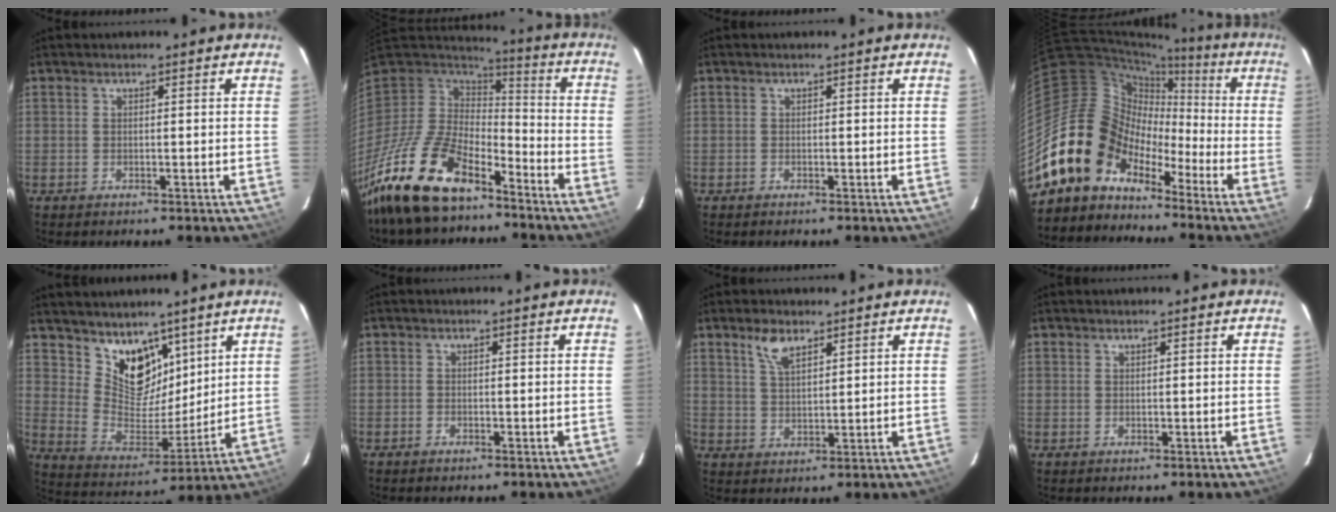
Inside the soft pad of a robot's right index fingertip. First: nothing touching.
{"total": 20.1, "force": [-14.5, 8.0, 11.4], "torque": [-0.250, -0.029, -0.271]}
{"total": 0.0}
{"total": 13.9, "force": [-10.2, 8.9, 3.1], "torque": [-0.066, 0.033, -0.198]}
{"total": 12.0, "force": [8.2, 7.1, 5.0], "torque": [-0.087, -0.007, 0.163]}
{"total": 0.6, "force": [-0.5, 0.3, 0.1], "torque": [-0.003, 0.000, -0.011]}
{"total": 4.9, "force": [3.3, 2.0, 3.0], "torque": [-0.055, 0.004, 0.064]}
{"total": 0.7, "force": [0.4, 0.5, -0.1], "torque": [0.002, 0.002, 0.007]}